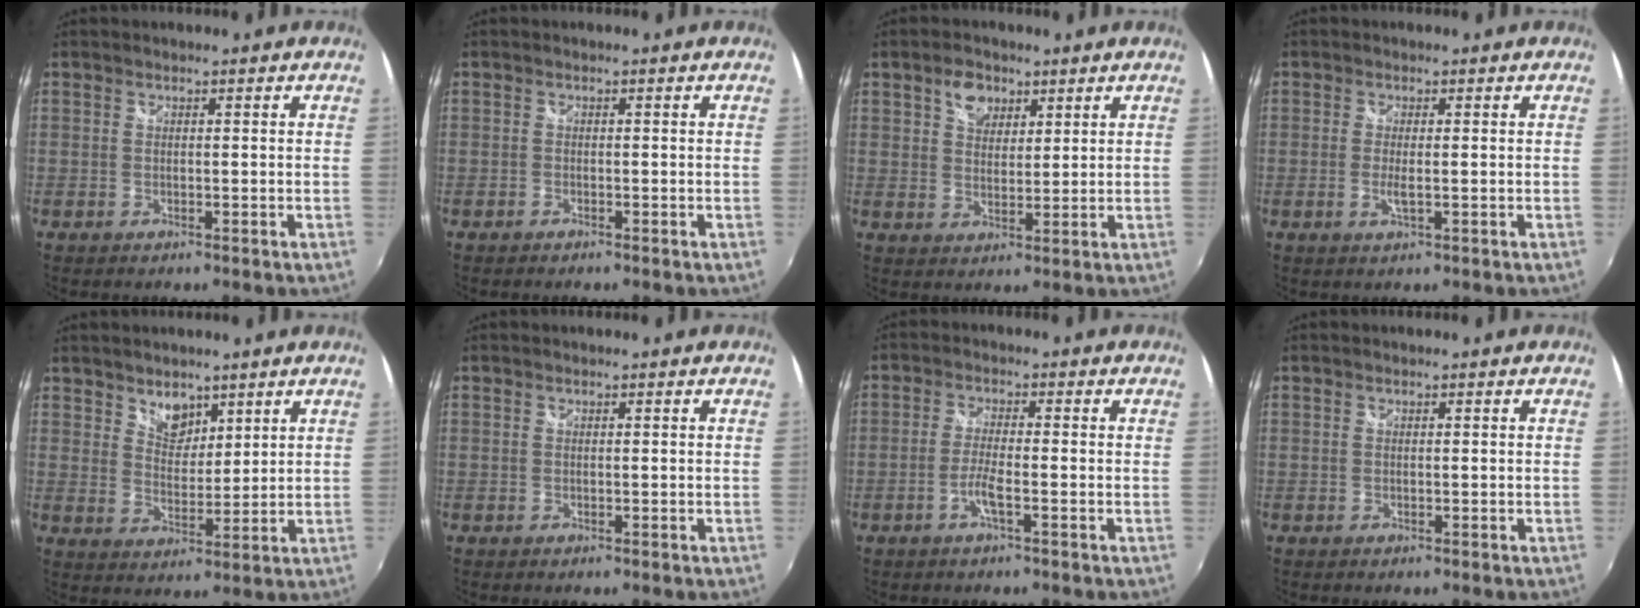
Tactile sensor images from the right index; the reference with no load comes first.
{"total": 0.7, "force": [-0.6, 0.3, 0.1], "torque": [-0.006, -0.002, -0.014]}
{"total": 5.2, "force": [2.8, 3.5, 2.5], "torque": [-0.034, 0.010, 0.051]}
{"total": 2.2, "force": [-0.4, 0.4, 2.1], "torque": [-0.042, -0.006, -0.007]}
{"total": 5.2, "force": [3.7, 3.2, 1.8], "torque": [-0.017, 0.003, 0.067]}
{"total": 0.0}
{"total": 3.6, "force": [-1.7, 0.2, 3.2], "torque": [-0.071, -0.002, -0.036]}
{"total": 0.0}